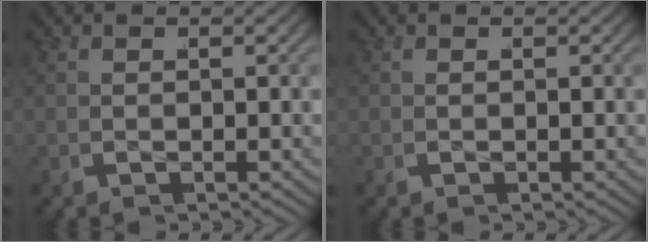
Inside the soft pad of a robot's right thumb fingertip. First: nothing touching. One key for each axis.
{"total": 0.0}